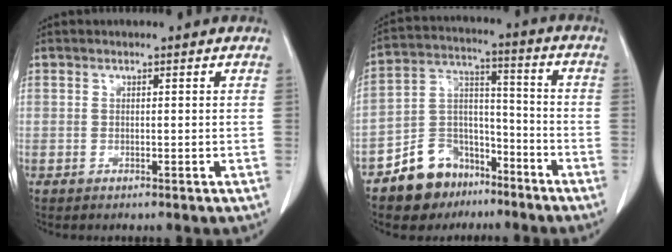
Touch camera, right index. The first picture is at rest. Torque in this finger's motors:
{"motor_torque": [-0.73, -0.61, -0.41, -0.21]}